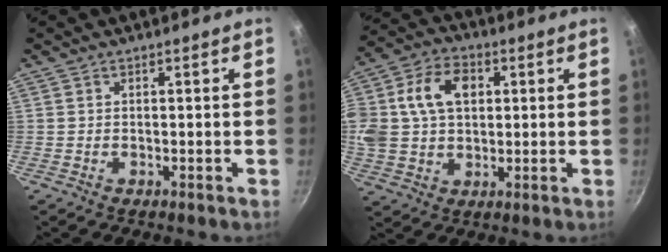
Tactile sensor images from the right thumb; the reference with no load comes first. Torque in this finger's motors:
{"motor_torque": [1.02, 2.69, 1.33, 0.15, 0.14]}